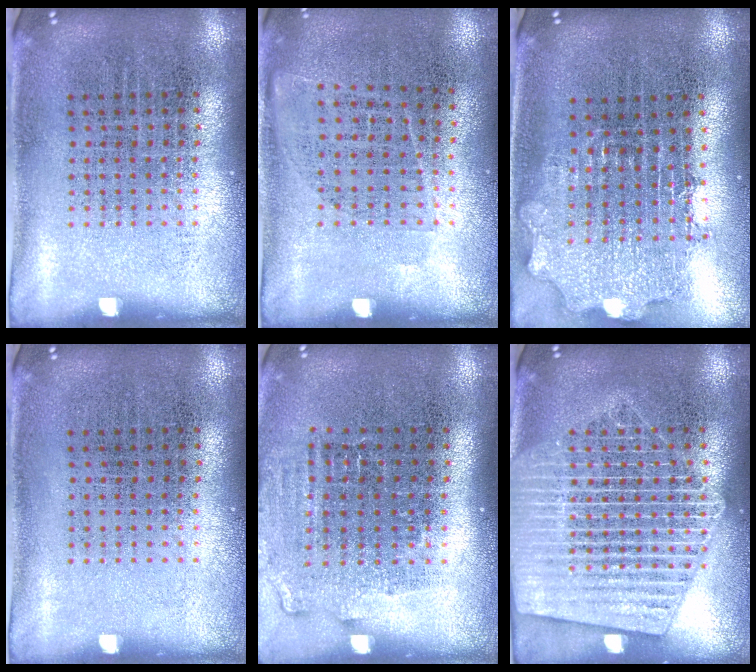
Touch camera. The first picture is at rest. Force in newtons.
{"total": 1.0, "press": 0.8, "slide": 0.6}
{"total": 2.0, "press": 1.6, "slide": 1.2}
{"total": 0.0}
{"total": 1.3, "press": 1.1, "slide": 0.6}
{"total": 3.1, "press": 3.1, "slide": 0.3}